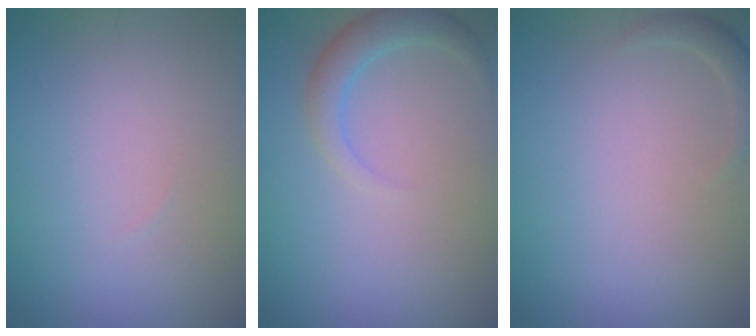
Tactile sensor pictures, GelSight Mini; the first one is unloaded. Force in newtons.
{"total": 2.4, "press": 2.4, "slide": 0.2}
{"total": 1.2, "press": 1.2, "slide": 0.2}